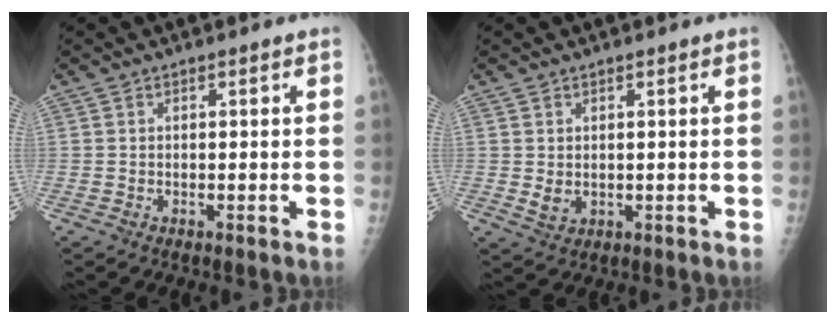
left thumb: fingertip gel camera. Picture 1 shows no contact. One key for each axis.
{"total": 2.9, "fx": 0.4, "fy": 2.4, "fz": 1.7, "tx": -0.022, "ty": -0.008, "tz": 0.014}